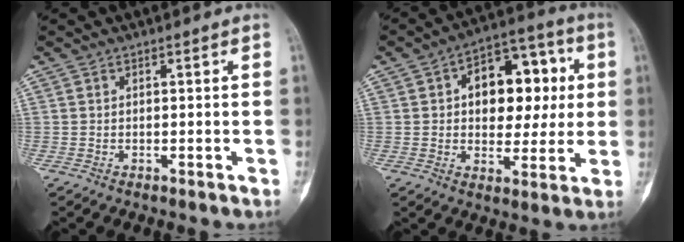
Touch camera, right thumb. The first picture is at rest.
{"total": 16.0, "force": [2.9, 10.2, 12.0], "torque": [-0.113, 0.019, 0.038]}